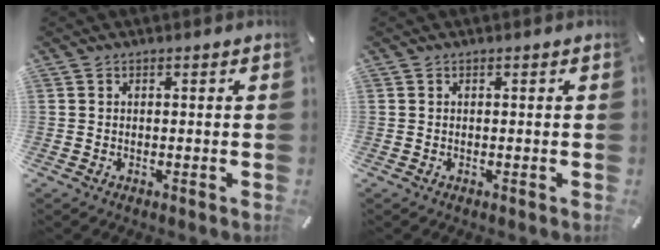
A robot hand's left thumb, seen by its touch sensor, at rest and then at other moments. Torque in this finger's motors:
{"motor_torque": [0.00, 0.00, 0.00, 0.09, 0.00]}